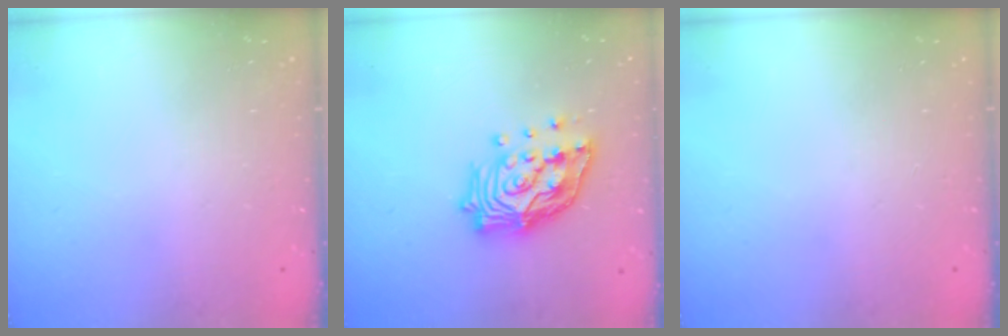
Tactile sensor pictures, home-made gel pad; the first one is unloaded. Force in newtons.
{"total": 16.9, "press": 16.7, "slide": 2.3}
{"total": 0.0}